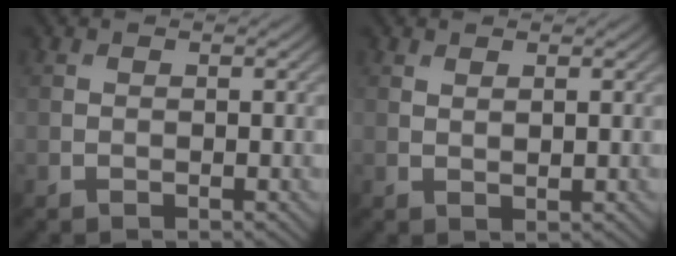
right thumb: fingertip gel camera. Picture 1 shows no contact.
{"total": 0.7, "force": [0.6, 0.1, 0.5], "torque": [-0.010, 0.001, 0.012]}